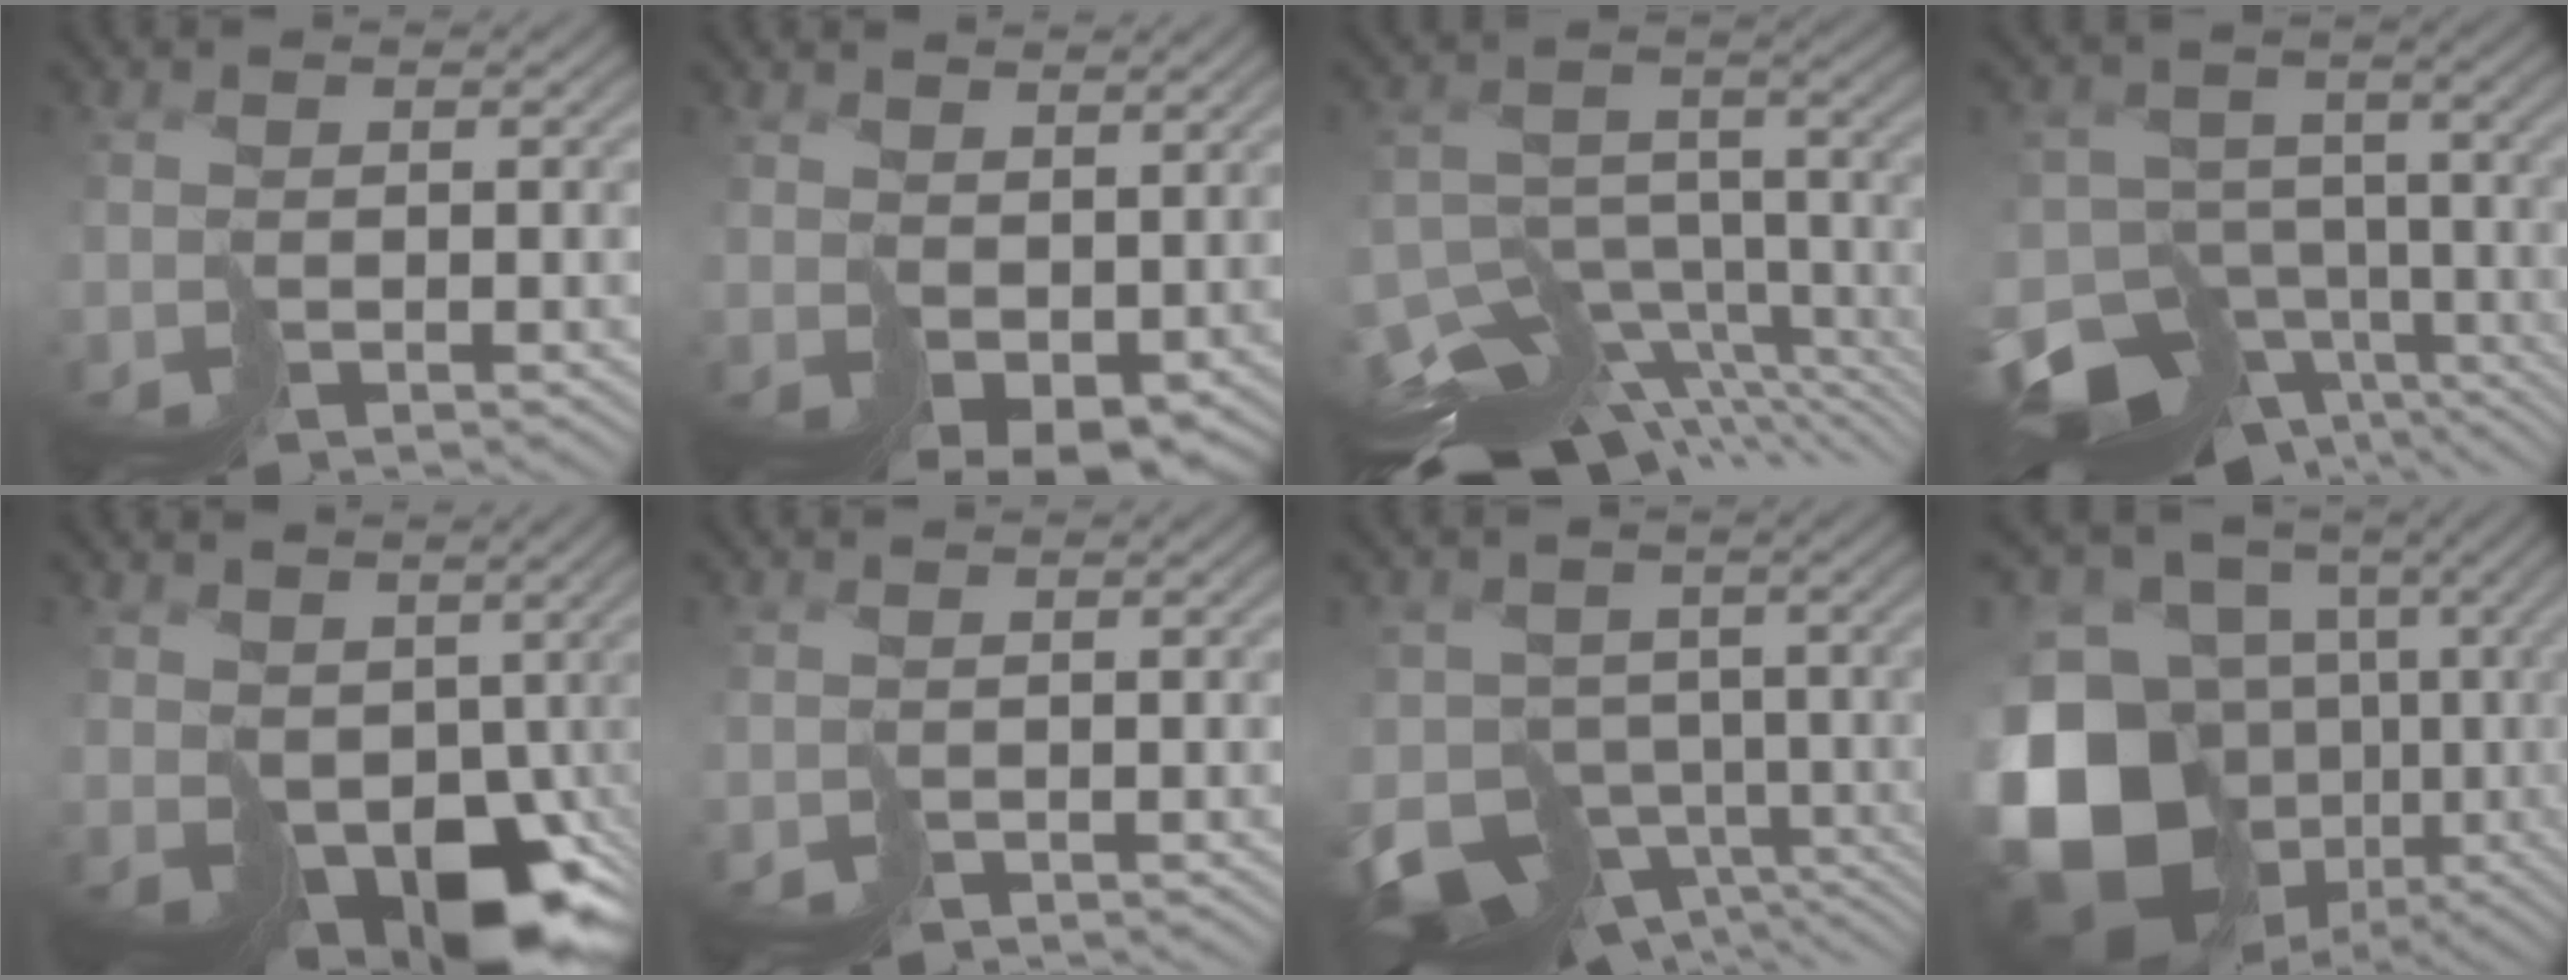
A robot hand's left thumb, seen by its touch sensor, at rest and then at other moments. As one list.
[{"total": 5.1, "force": [2.3, 3.2, 3.2], "torque": [-0.091, -0.023, 0.055]}, {"total": 12.6, "force": [-9.8, 4.7, 6.3], "torque": [-0.138, -0.006, -0.145]}, {"total": 14.4, "force": [-9.4, 9.0, 6.2], "torque": [-0.159, -0.038, -0.121]}, {"total": 10.5, "force": [-0.2, 7.3, 7.6], "torque": [-0.159, -0.042, 0.021]}, {"total": 0.7, "force": [-0.6, 0.2, -0.3], "torque": [0.011, -0.004, -0.013]}, {"total": 11.2, "force": [-6.0, 7.8, 5.3], "torque": [-0.126, -0.029, -0.080]}, {"total": 19.1, "force": [-4.2, 15.6, 10.3], "torque": [-0.298, -0.043, -0.044]}]